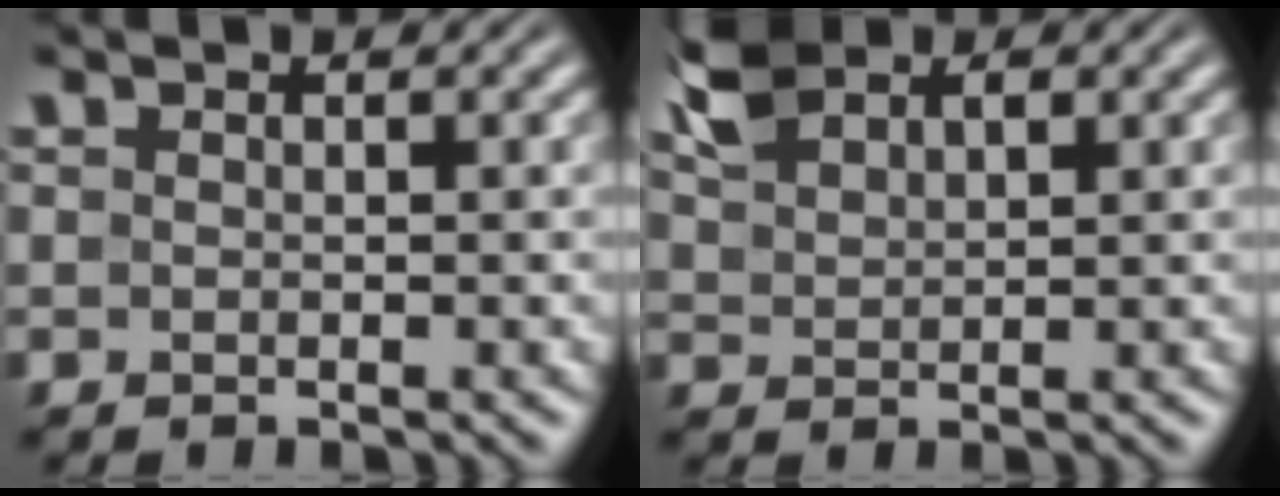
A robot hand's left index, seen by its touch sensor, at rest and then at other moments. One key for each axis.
{"total": 3.4, "fx": 2.3, "fy": 1.8, "fz": 1.7, "tx": -0.044, "ty": 0.006, "tz": 0.049}